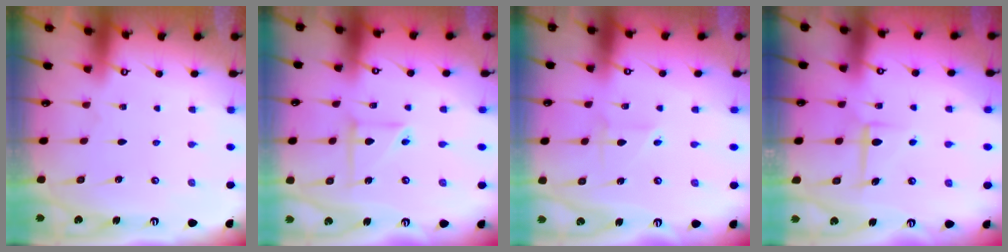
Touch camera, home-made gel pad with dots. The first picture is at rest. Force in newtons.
{"total": 6.0, "press": 6.0, "slide": 0.5}
{"total": 2.7, "press": 2.6, "slide": 0.3}
{"total": 6.6, "press": 6.6, "slide": 0.3}